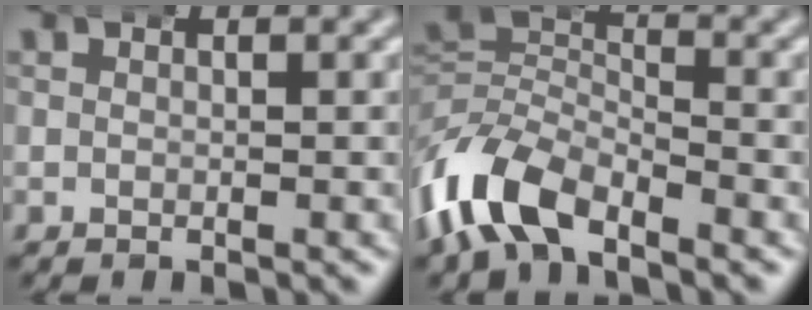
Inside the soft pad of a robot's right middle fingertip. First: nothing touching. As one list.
[{"total": 6.4, "force": [-3.0, 4.4, 3.5], "torque": [-0.093, -0.021, -0.052]}]